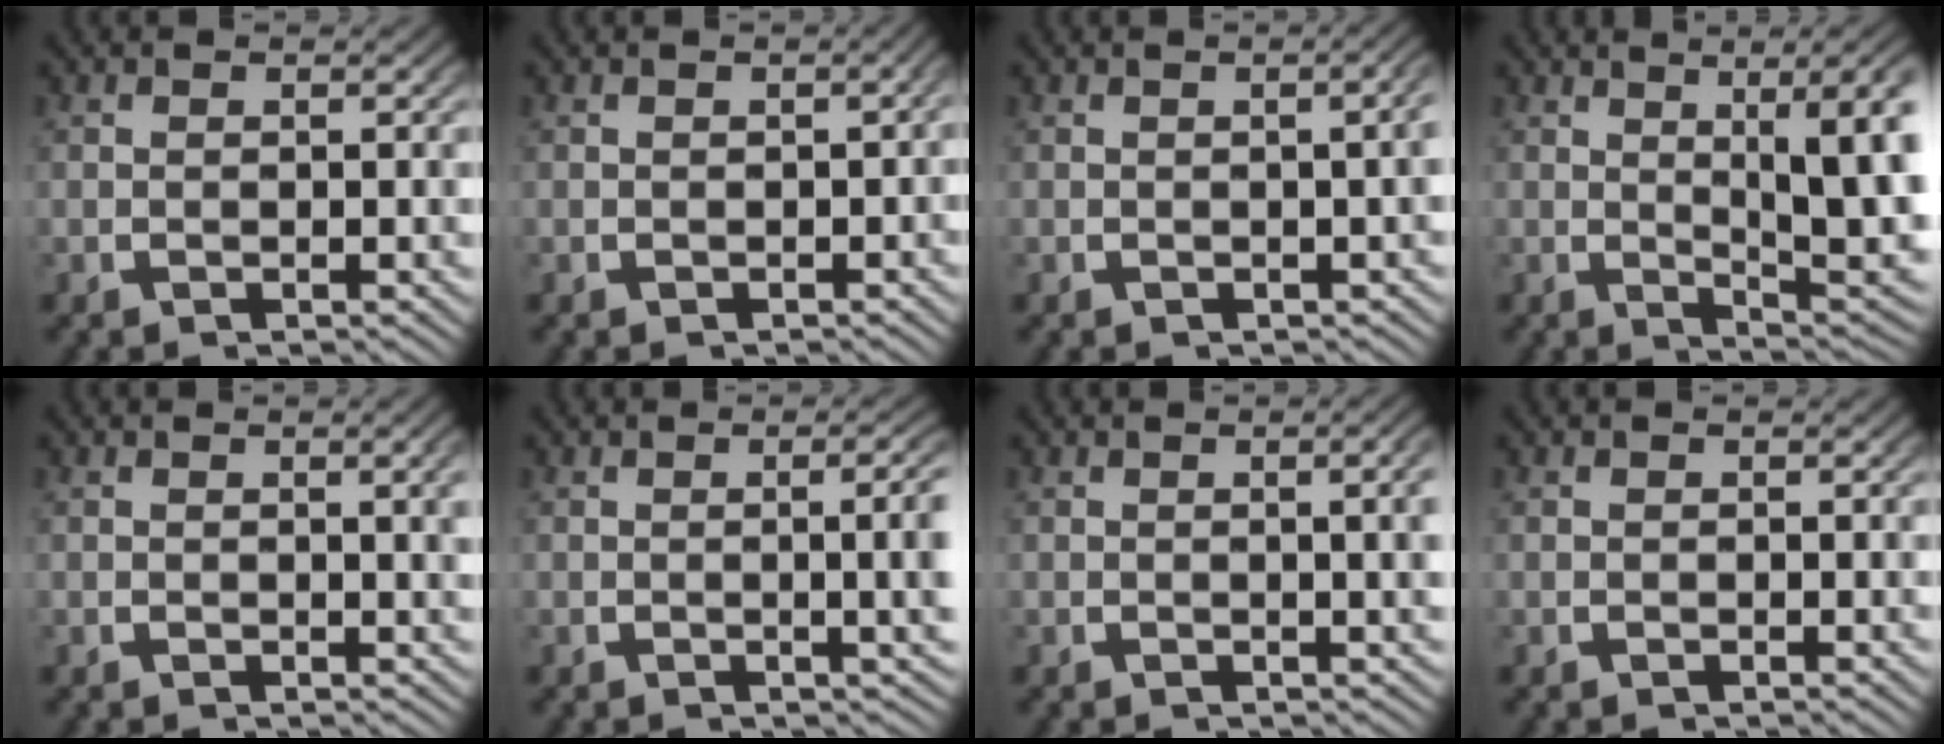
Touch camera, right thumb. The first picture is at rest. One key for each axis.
{"total": 1.0, "fx": -0.6, "fy": 0.4, "fz": 0.7, "tx": -0.009, "ty": -0.001, "tz": -0.008}
{"total": 2.4, "fx": -0.2, "fy": 0.6, "fz": 2.3, "tx": -0.024, "ty": 0.010, "tz": -0.004}
{"total": 9.8, "fx": 0.8, "fy": 4.3, "fz": 8.8, "tx": -0.112, "ty": -0.020, "tz": 0.023}
{"total": 1.2, "fx": 0.3, "fy": 0.1, "fz": 1.2, "tx": -0.014, "ty": -0.001, "tz": 0.008}
{"total": 4.2, "fx": 0.1, "fy": 1.2, "fz": 4.1, "tx": -0.040, "ty": 0.010, "tz": -0.004}
{"total": 2.5, "fx": 0.2, "fy": 0.5, "fz": 2.4, "tx": -0.024, "ty": 0.004, "tz": 0.003}
{"total": 0.0}